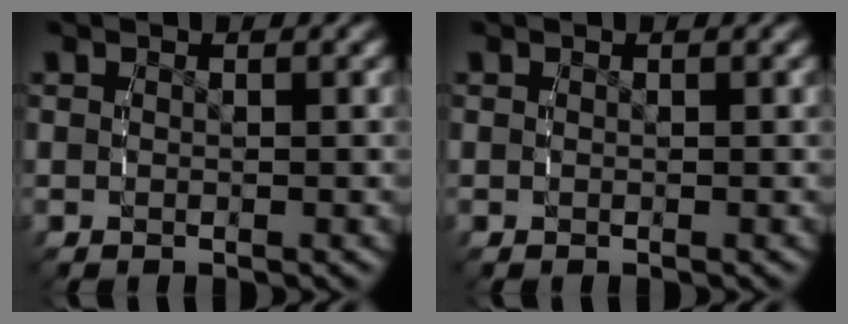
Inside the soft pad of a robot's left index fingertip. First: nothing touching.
{"total": 0.0}